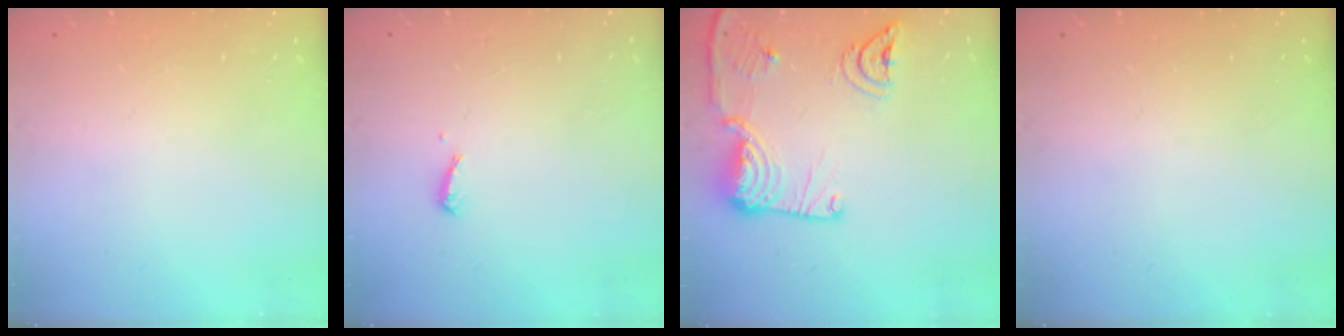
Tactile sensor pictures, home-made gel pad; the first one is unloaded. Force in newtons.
{"total": 7.1, "press": 7.0, "slide": 0.8}
{"total": 16.4, "press": 16.3, "slide": 2.0}
{"total": 0.0}